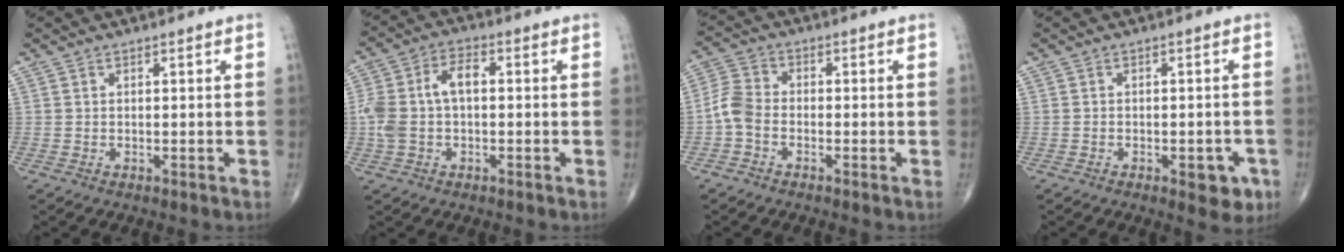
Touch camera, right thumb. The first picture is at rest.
{"total": 9.6, "force": [0.1, 5.6, 7.7], "torque": [-0.174, 0.033, 0.001]}
{"total": 4.9, "force": [-1.7, 3.3, 3.2], "torque": [-0.066, 0.016, -0.047]}
{"total": 4.9, "force": [-2.1, 2.4, 3.7], "torque": [-0.023, 0.008, -0.022]}